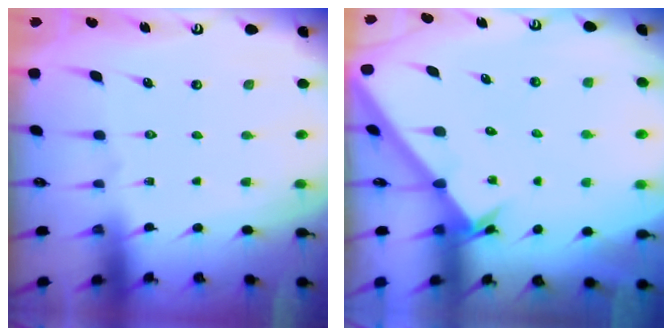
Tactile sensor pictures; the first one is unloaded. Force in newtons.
{"total": 1.9, "press": 1.9, "slide": 0.2}